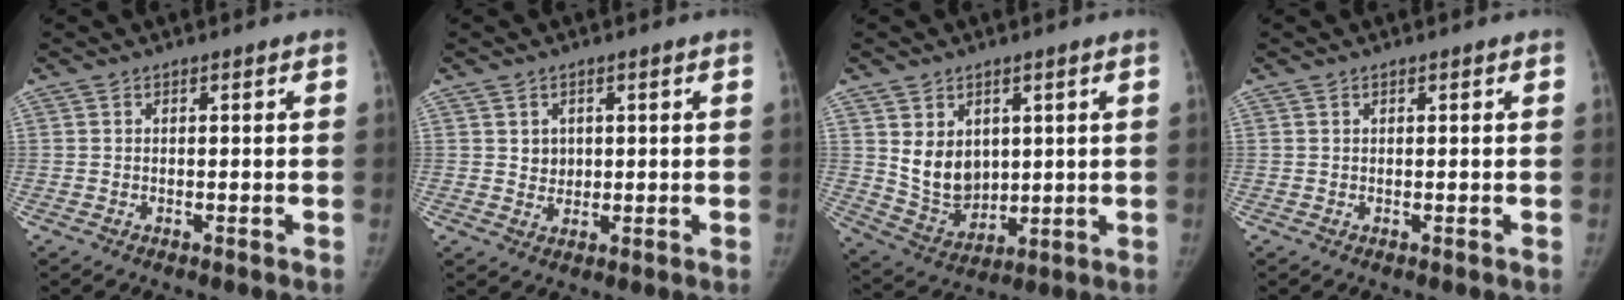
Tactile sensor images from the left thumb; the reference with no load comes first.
{"total": 2.7, "force": [0.8, 2.4, 1.0], "torque": [-0.001, -0.005, 0.016]}
{"total": 9.4, "force": [2.3, 7.2, 5.6], "torque": [-0.062, -0.028, 0.064]}
{"total": 0.0}